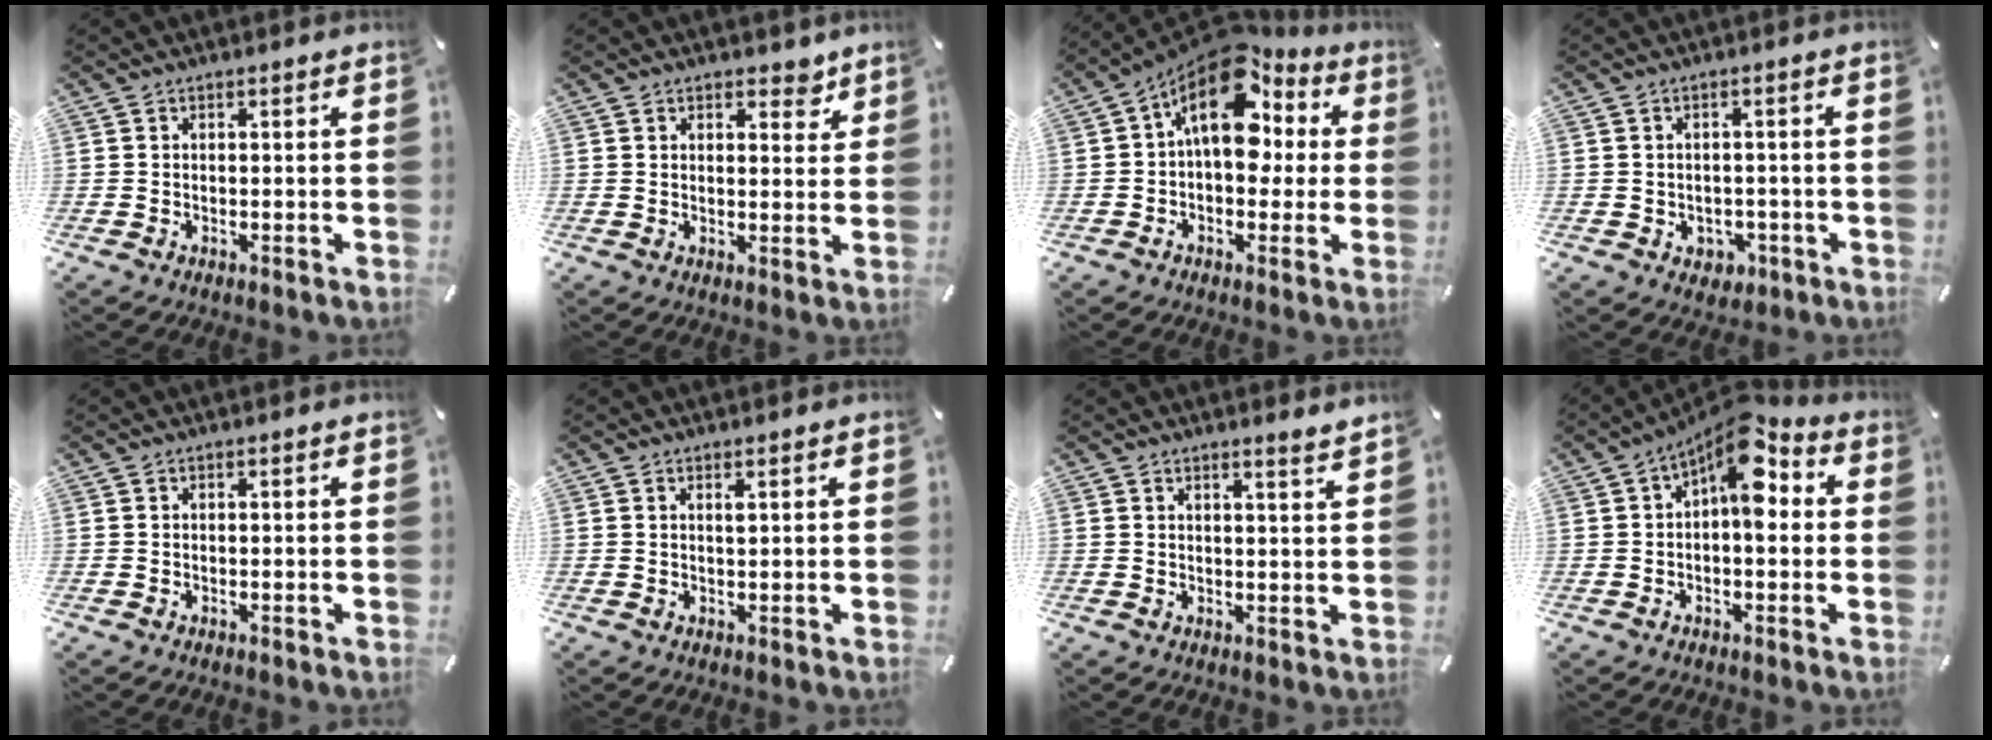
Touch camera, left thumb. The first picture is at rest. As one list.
[{"total": 4.1, "force": [2.8, 2.7, 1.2], "torque": [0.005, -0.014, 0.042]}, {"total": 17.0, "force": [5.4, 10.4, 12.3], "torque": [-0.188, -0.034, 0.089]}, {"total": 3.2, "force": [-0.8, 2.9, 1.2], "torque": [-0.012, 0.002, -0.016]}, {"total": 0.0}, {"total": 0.9, "force": [0.5, 0.2, 0.7], "torque": [-0.017, 0.000, 0.008]}, {"total": 2.6, "force": [2.4, -0.5, 0.8], "torque": [-0.012, -0.022, 0.041]}, {"total": 11.0, "force": [3.8, 5.4, 8.8], "torque": [-0.124, -0.030, 0.061]}]